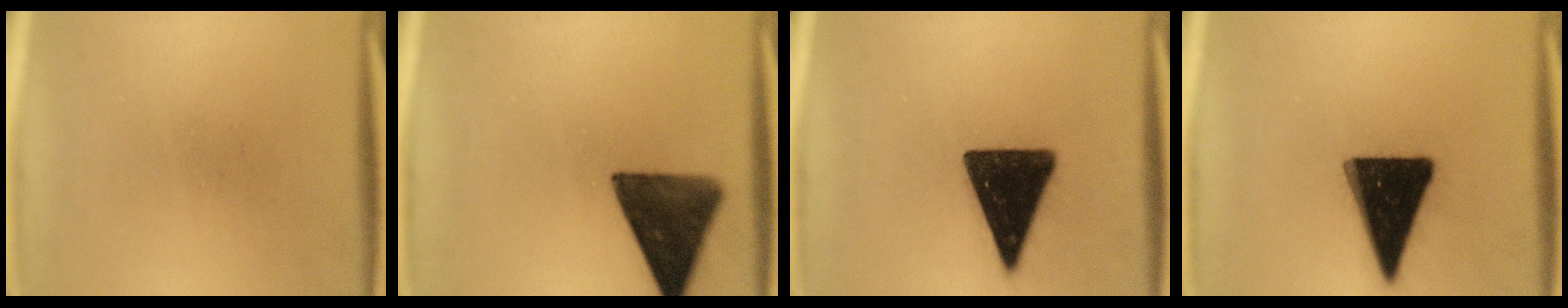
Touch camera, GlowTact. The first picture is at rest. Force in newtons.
{"total": 13.2}
{"total": 16.1}
{"total": 19.2}